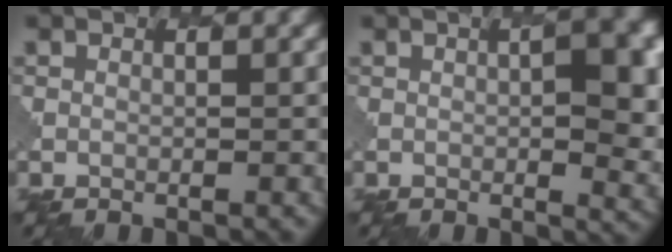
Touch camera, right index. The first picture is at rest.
{"total": 6.6, "force": [0.6, 2.1, 6.2], "torque": [-0.075, -0.002, 0.011]}